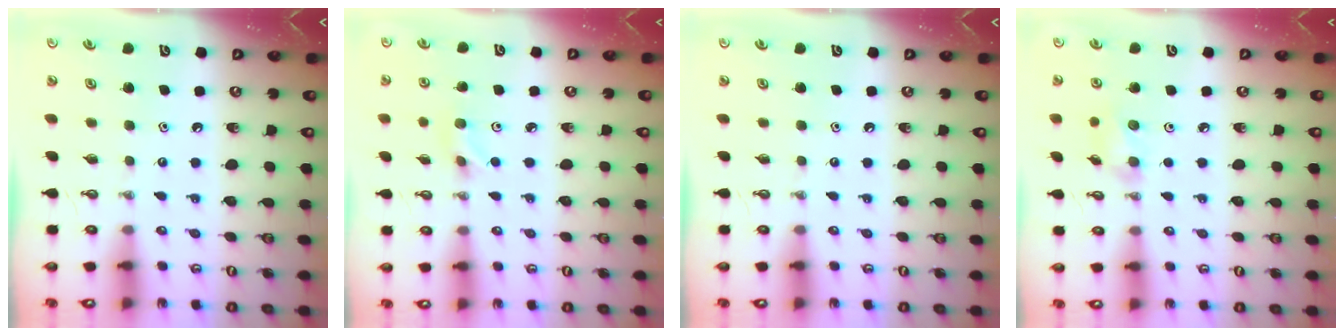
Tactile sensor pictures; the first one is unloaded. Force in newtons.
{"total": 3.6, "press": 3.5, "slide": 0.9}
{"total": 0.0}
{"total": 6.0, "press": 5.6, "slide": 2.4}